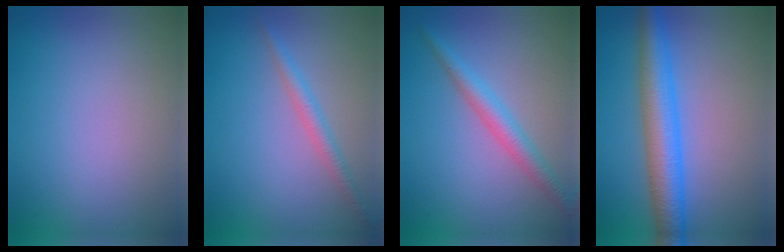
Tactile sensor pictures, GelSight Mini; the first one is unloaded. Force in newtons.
{"total": 2.0, "press": 2.0, "slide": 0.1}
{"total": 2.9, "press": 2.9, "slide": 0.1}
{"total": 5.9, "press": 5.9, "slide": 0.2}